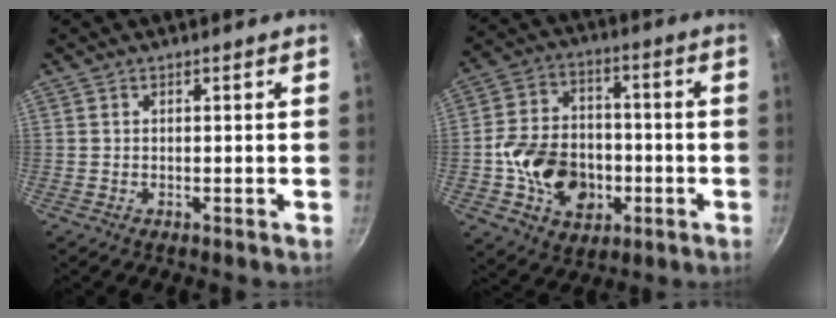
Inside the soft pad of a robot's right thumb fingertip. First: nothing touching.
{"total": 16.0, "force": [-3.5, 12.3, 9.7], "torque": [-0.137, 0.033, -0.055]}